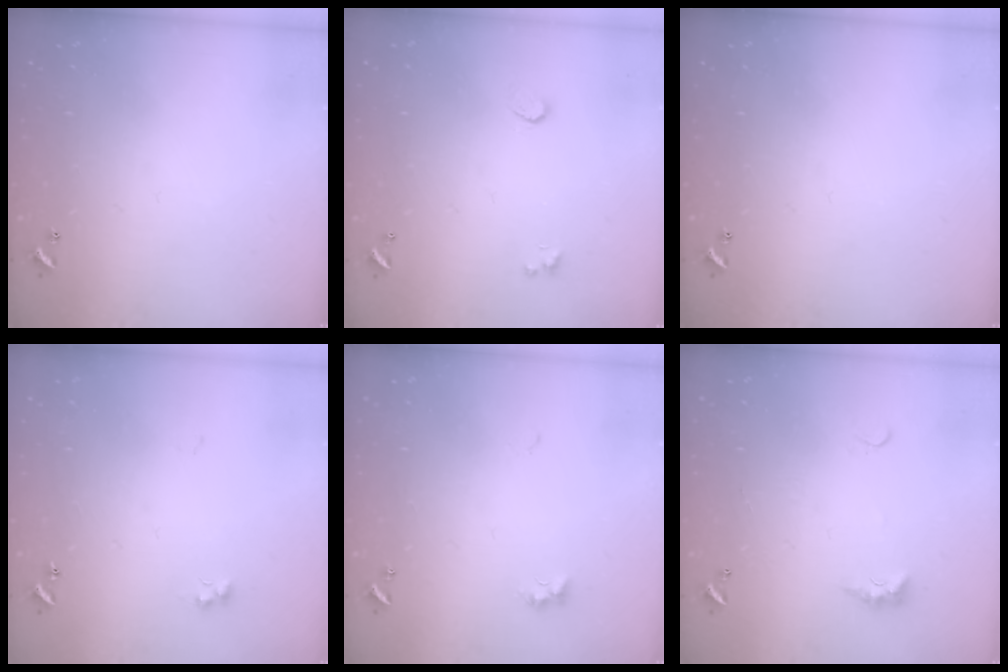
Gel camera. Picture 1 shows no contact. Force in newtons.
{"total": 1.1, "press": 0.7, "slide": 0.8}
{"total": 0.0}
{"total": 3.9, "press": 3.9, "slide": 0.7}
{"total": 2.7, "press": 2.6, "slide": 0.6}
{"total": 0.8, "press": 0.7, "slide": 0.4}